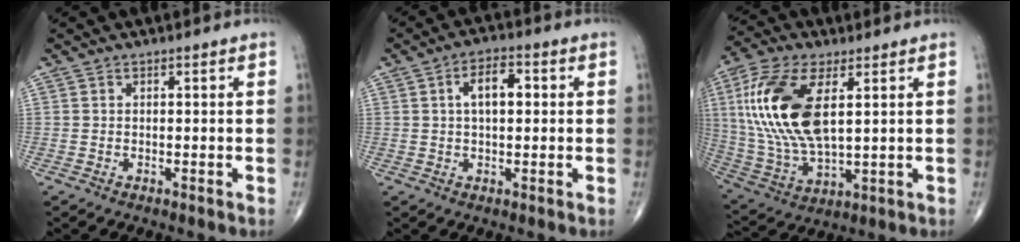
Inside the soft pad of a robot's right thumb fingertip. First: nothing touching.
{"total": 6.2, "force": [1.0, 3.3, 5.2], "torque": [-0.082, 0.015, 0.012]}
{"total": 19.8, "force": [4.5, 9.4, 16.9], "torque": [-0.361, -0.013, 0.088]}